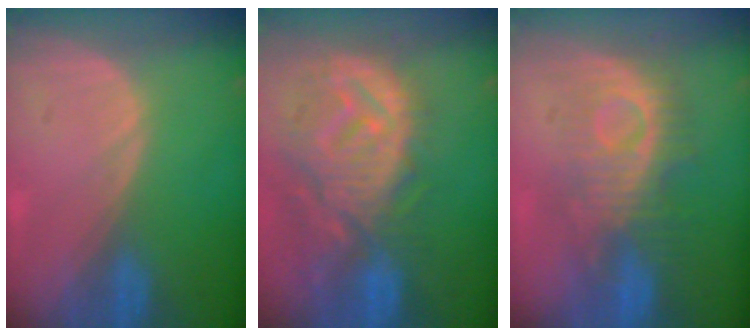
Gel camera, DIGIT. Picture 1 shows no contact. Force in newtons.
{"total": 12.4, "press": 11.1, "slide": 5.7}
{"total": 8.8, "press": 8.7, "slide": 1.1}